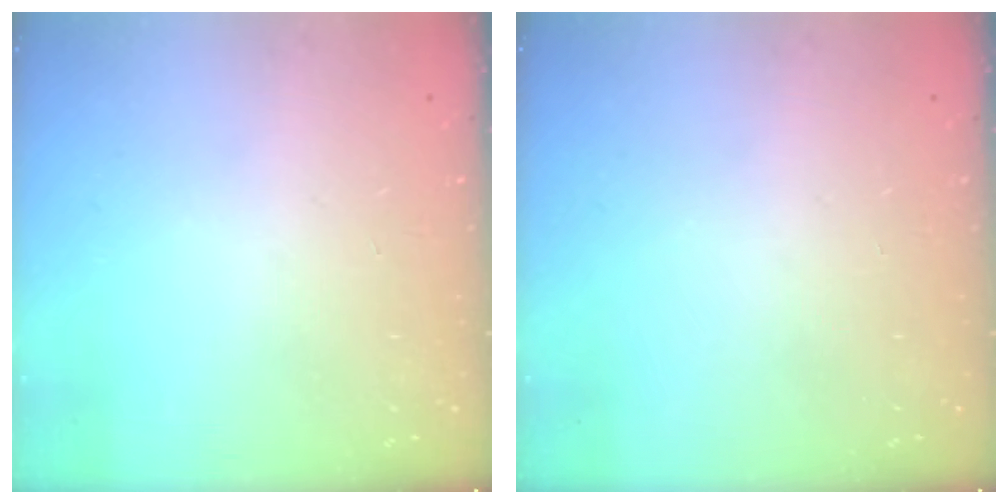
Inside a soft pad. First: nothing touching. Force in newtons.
{"total": 0.0}